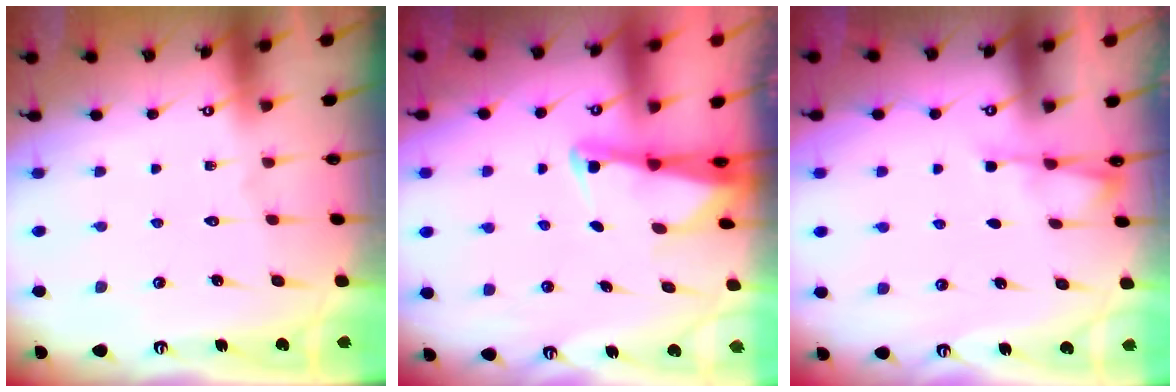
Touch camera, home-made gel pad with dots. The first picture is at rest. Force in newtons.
{"total": 2.6, "press": 2.6, "slide": 0.2}
{"total": 2.6, "press": 2.6, "slide": 0.5}